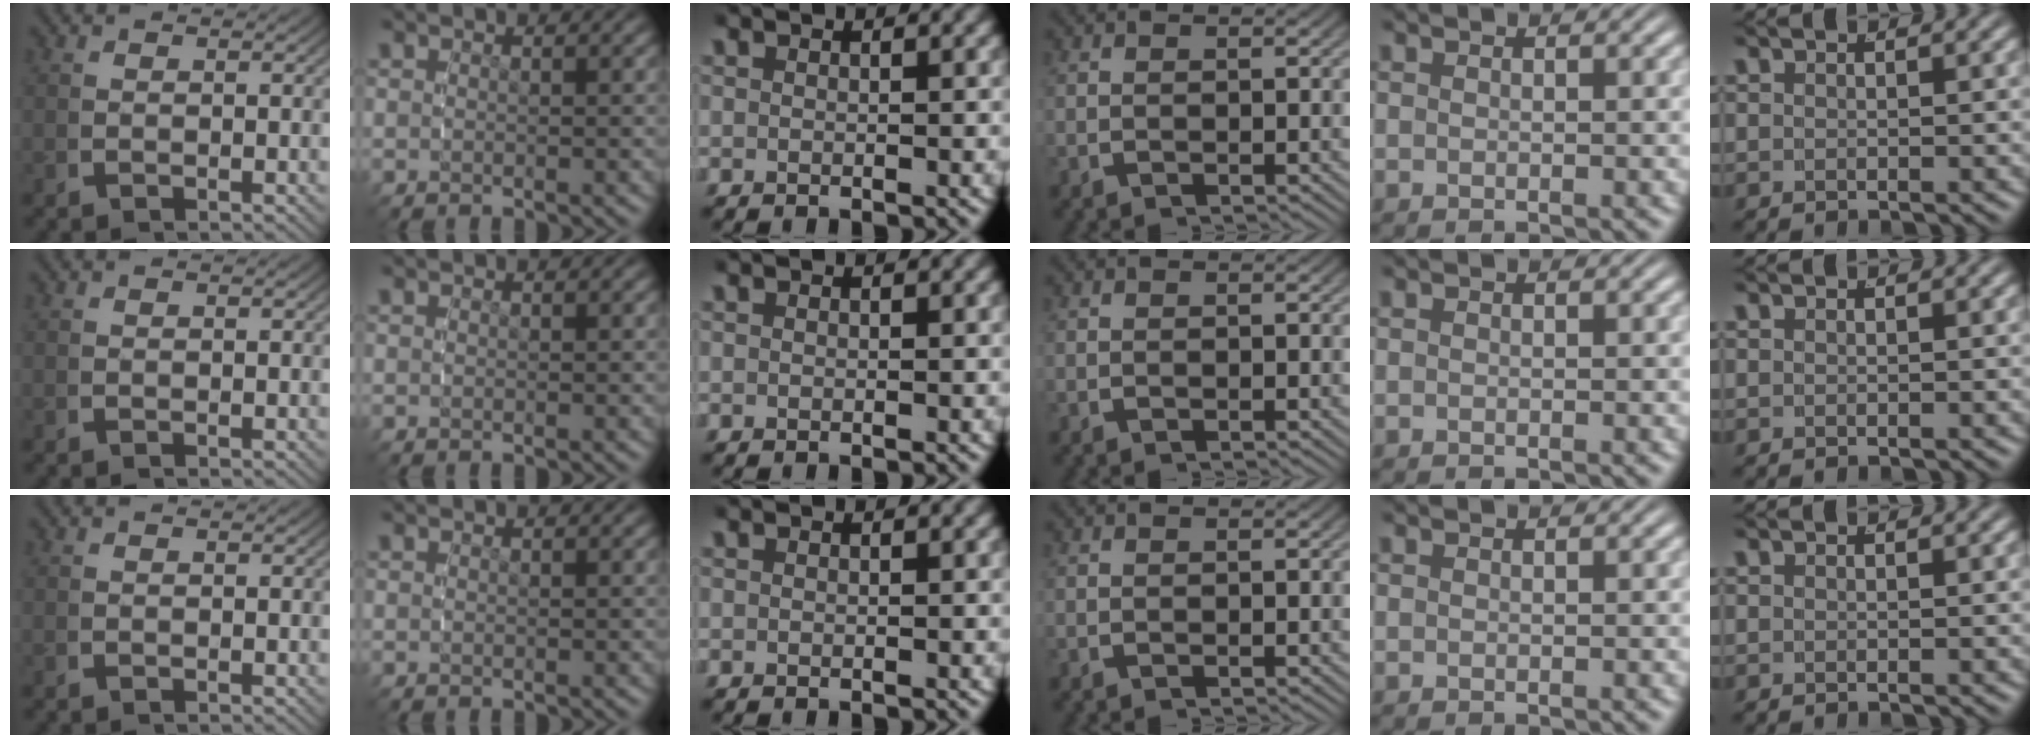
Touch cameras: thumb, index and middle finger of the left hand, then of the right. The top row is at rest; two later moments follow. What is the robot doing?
{"motion": "reach", "object": "scarf"}